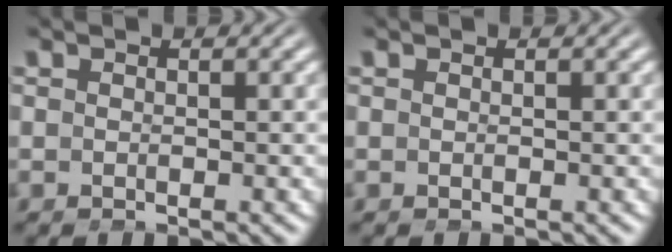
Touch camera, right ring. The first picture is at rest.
{"total": 0.0}